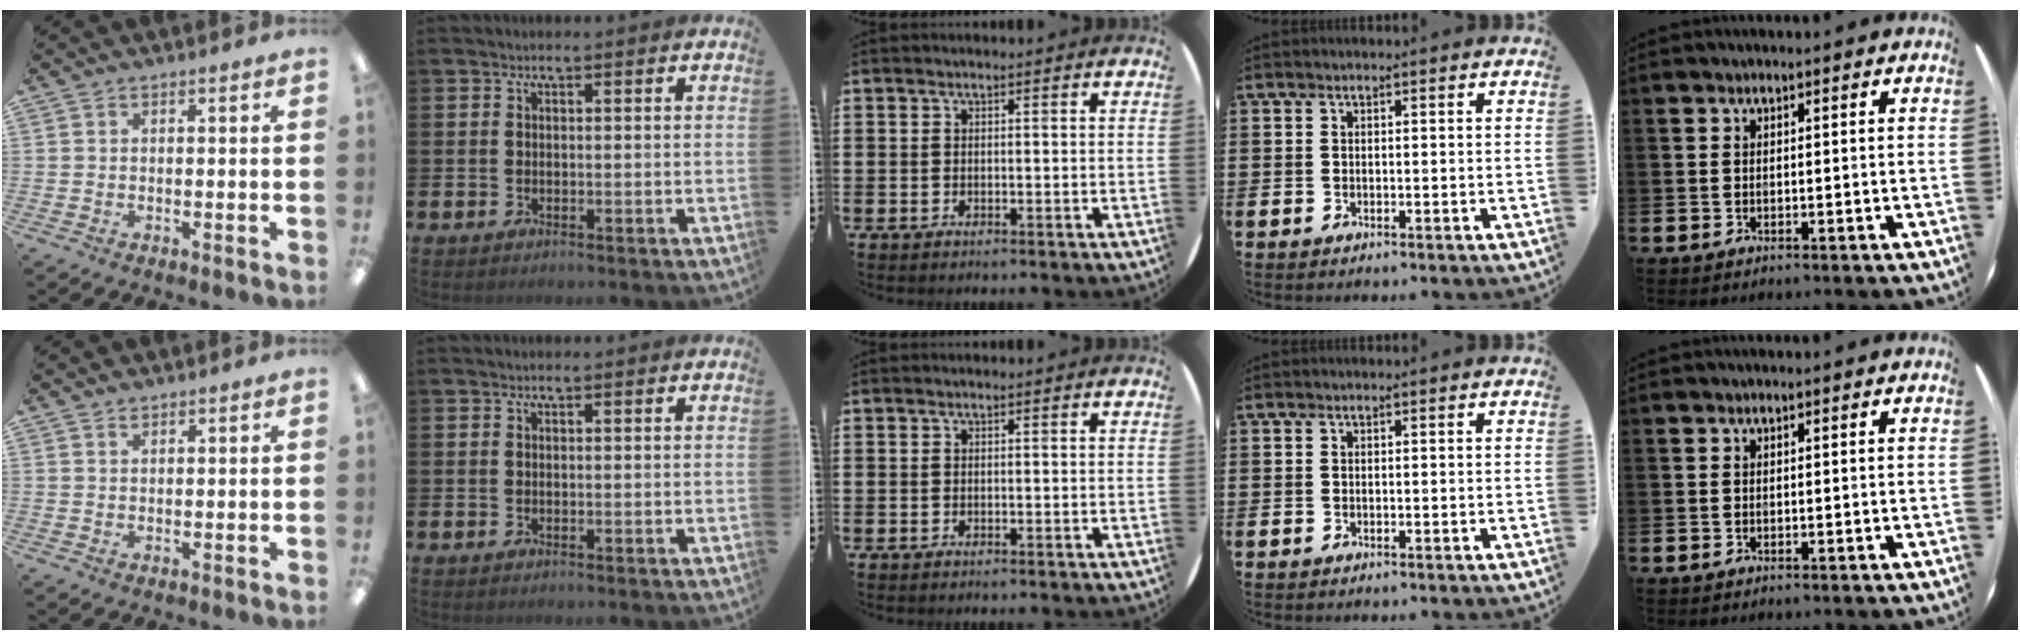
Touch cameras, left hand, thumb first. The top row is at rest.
{"thumb": {"total": 1.0, "force": [1.0, 0.4, 0.2], "torque": [-0.004, -0.001, 0.019]}}